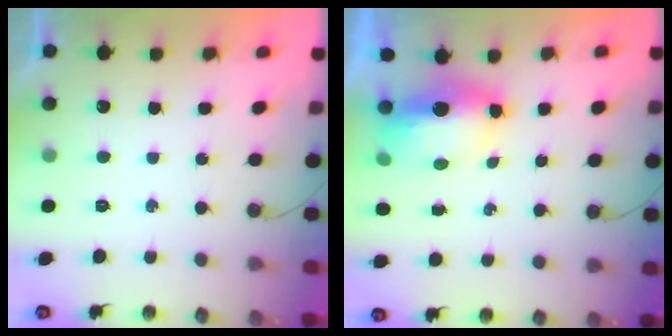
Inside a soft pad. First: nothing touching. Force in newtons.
{"total": 8.1, "press": 7.9, "slide": 1.4}